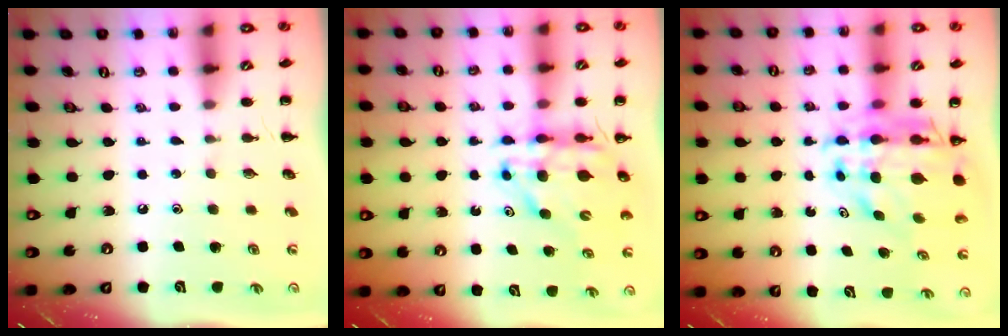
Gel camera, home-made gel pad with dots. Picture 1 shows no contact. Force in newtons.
{"total": 11.0, "press": 10.4, "slide": 3.5}
{"total": 11.3, "press": 10.7, "slide": 3.7}